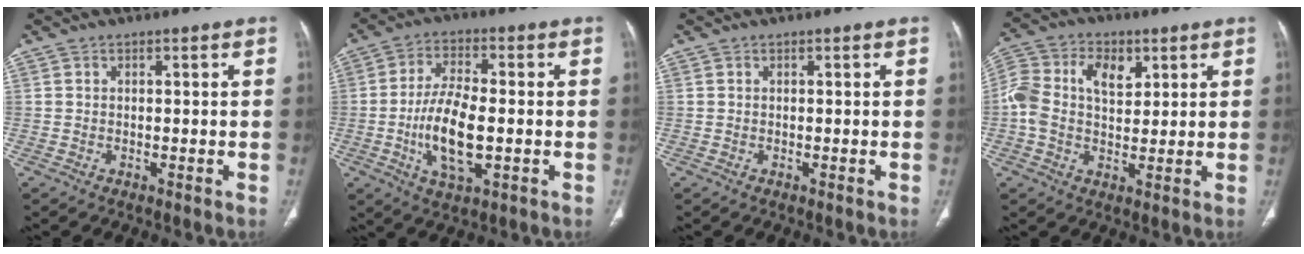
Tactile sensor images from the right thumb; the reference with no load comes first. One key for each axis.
{"total": 11.5, "fx": -1.9, "fy": 4.6, "fz": 10.4, "tx": -0.202, "ty": 0.002, "tz": -0.034}
{"total": 0.0}
{"total": 11.4, "fx": 2.6, "fy": 7.8, "fz": 7.9, "tx": -0.142, "ty": 0.010, "tz": 0.043}